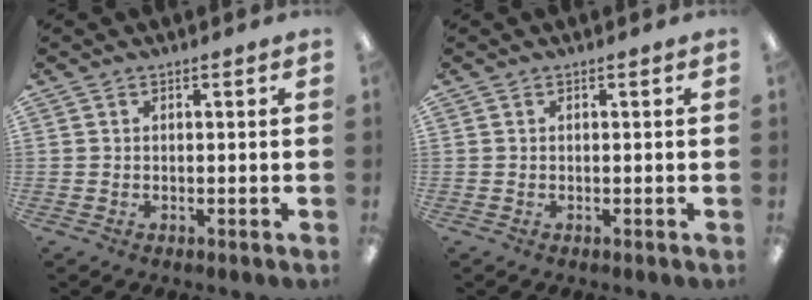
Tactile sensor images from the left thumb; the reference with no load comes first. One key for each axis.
{"total": 0.0}